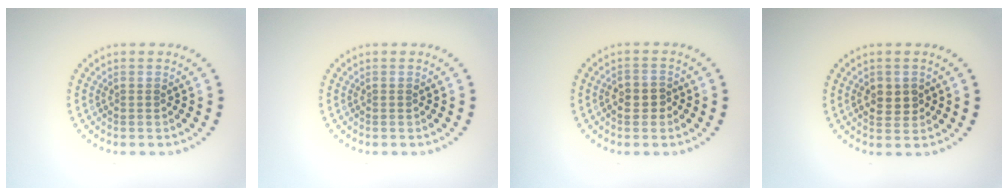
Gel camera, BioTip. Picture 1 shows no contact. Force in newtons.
{"total": 0.0}
{"total": 2.0, "press": 1.9, "slide": 0.5}
{"total": 2.4, "press": 2.3, "slide": 0.6}